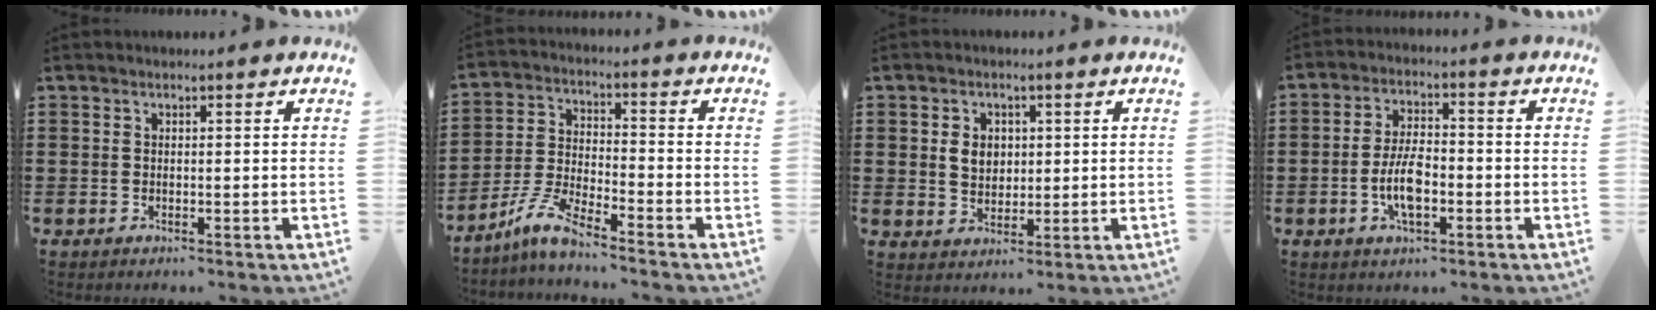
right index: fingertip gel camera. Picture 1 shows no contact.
{"total": 6.9, "force": [-5.8, 0.4, 3.6], "torque": [-0.100, -0.015, -0.119]}
{"total": 3.9, "force": [0.7, 3.2, 2.2], "torque": [-0.054, 0.012, 0.011]}
{"total": 6.7, "force": [-1.8, 2.9, 5.8], "torque": [-0.134, 0.000, -0.040]}